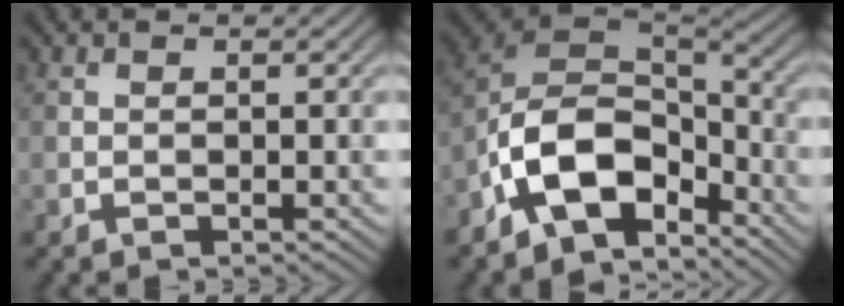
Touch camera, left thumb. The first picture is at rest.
{"total": 12.3, "force": [-6.4, 6.9, 7.9], "torque": [-0.159, -0.007, -0.141]}